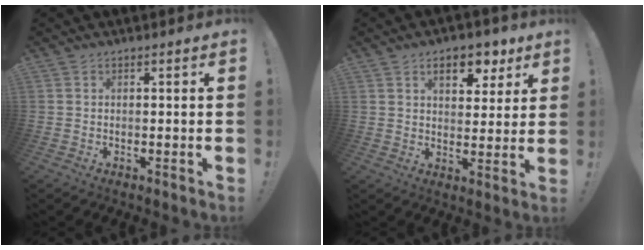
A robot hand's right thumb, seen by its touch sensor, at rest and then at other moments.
{"total": 9.2, "force": [5.0, 5.1, 5.8], "torque": [-0.071, -0.023, 0.085]}